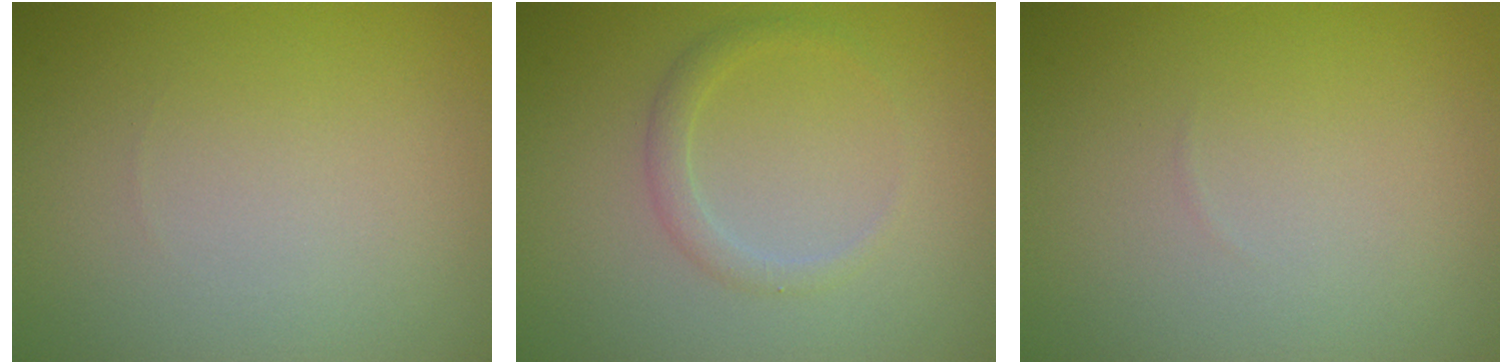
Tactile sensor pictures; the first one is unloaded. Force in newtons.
{"total": 1.5, "press": 1.5, "slide": 0.0}
{"total": 0.0}